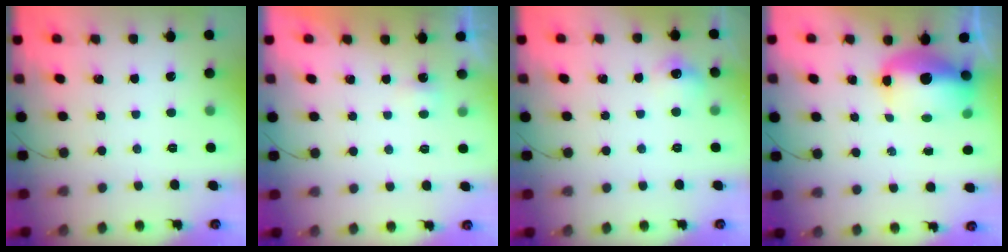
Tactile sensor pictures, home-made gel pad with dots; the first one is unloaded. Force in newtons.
{"total": 1.6, "press": 1.5, "slide": 0.6}
{"total": 6.5, "press": 6.4, "slide": 1.2}
{"total": 12.0, "press": 11.4, "slide": 3.7}